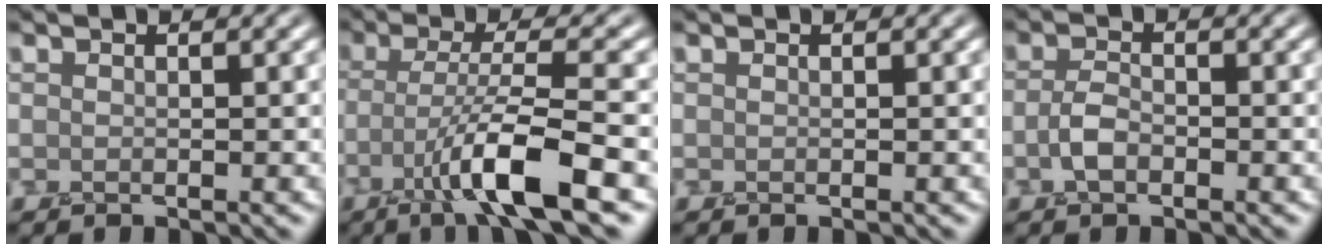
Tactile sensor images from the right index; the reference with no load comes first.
{"total": 6.9, "force": [-3.3, 1.0, 6.0], "torque": [-0.111, -0.001, -0.066]}
{"total": 0.0}
{"total": 2.2, "force": [-0.8, 1.1, 1.7], "torque": [-0.036, 0.002, -0.021]}